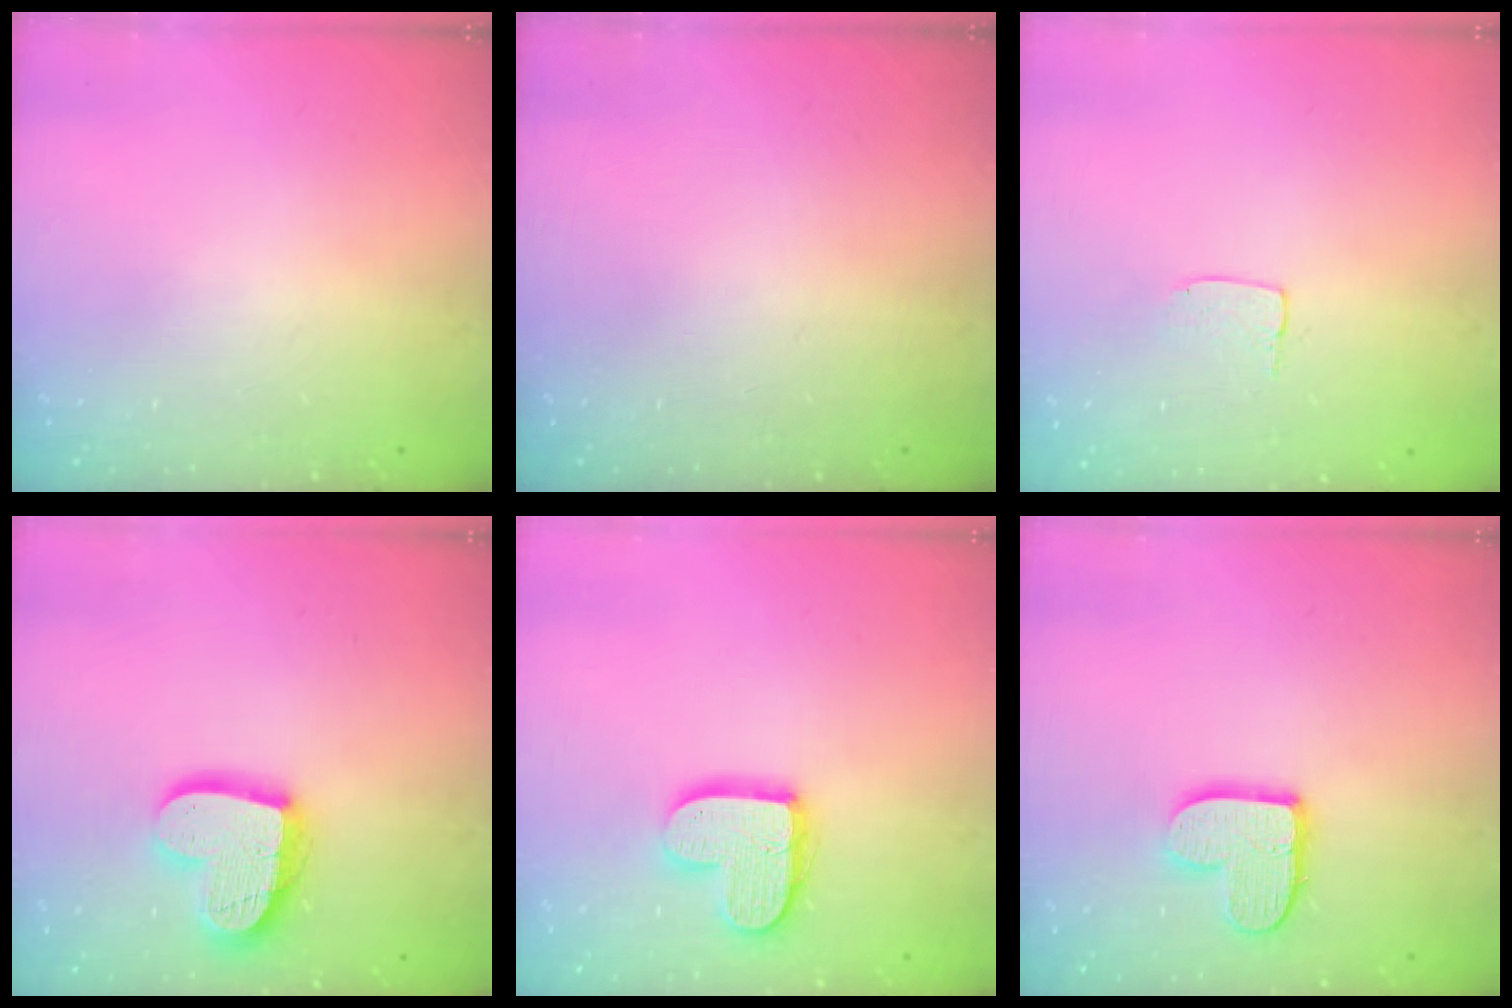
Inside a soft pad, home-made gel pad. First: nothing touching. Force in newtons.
{"total": 0.0}
{"total": 3.7, "press": 3.7, "slide": 0.2}
{"total": 17.2, "press": 17.1, "slide": 1.5}
{"total": 13.8, "press": 13.8, "slide": 0.9}
{"total": 11.3, "press": 11.3, "slide": 0.7}